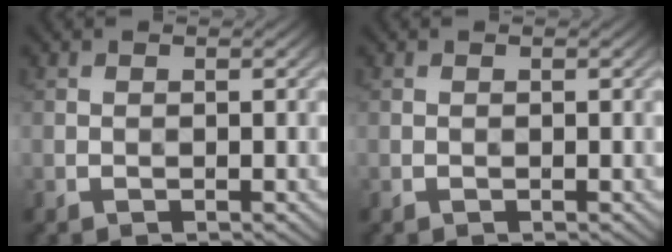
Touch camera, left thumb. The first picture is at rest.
{"total": 0.0}